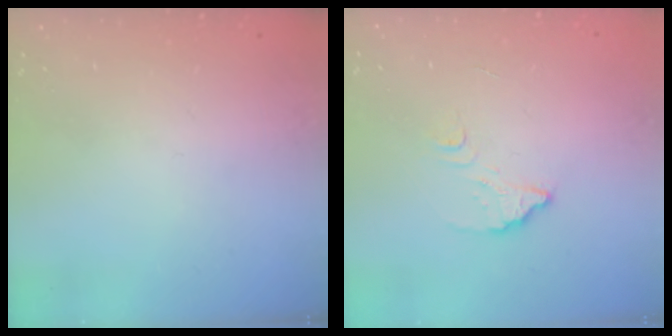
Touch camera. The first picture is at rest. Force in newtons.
{"total": 3.5, "press": 3.5, "slide": 0.3}